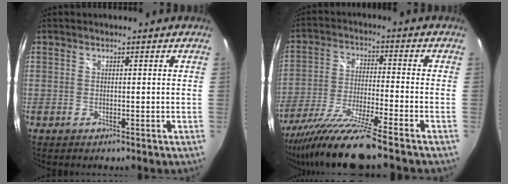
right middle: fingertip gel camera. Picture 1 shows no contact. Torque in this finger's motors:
{"motor_torque": [1.14, -1.00, 0.76, 0.21]}